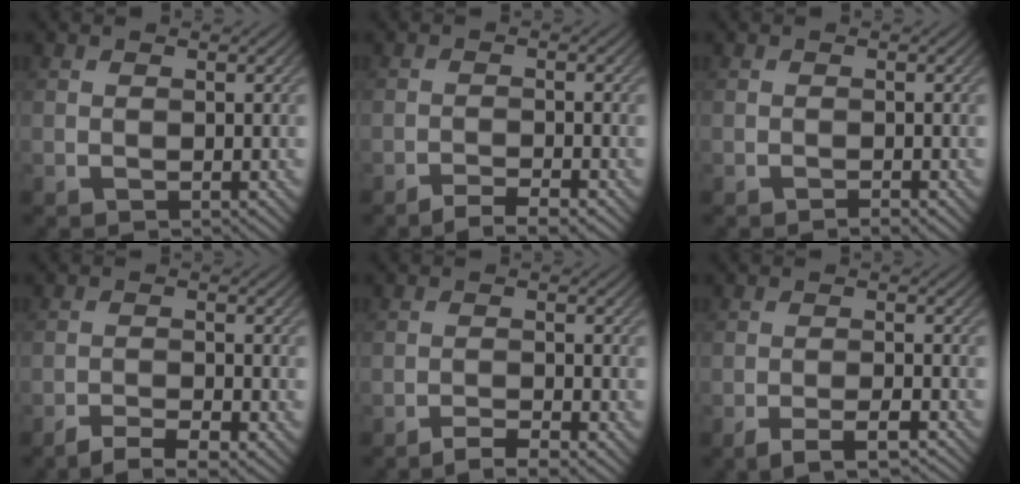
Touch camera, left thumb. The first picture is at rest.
{"total": 3.0, "force": [-2.4, 0.4, 1.7], "torque": [-0.024, 0.005, -0.047]}
{"total": 0.8, "force": [-0.6, 0.0, 0.5], "torque": [-0.008, -0.001, -0.012]}
{"total": 3.6, "force": [-2.8, 0.6, 2.1], "torque": [-0.039, 0.001, -0.051]}
{"total": 2.6, "force": [-2.0, 0.3, 1.6], "torque": [-0.025, 0.004, -0.042]}
{"total": 3.8, "force": [-2.6, 0.7, 2.6], "torque": [-0.042, 0.005, -0.047]}